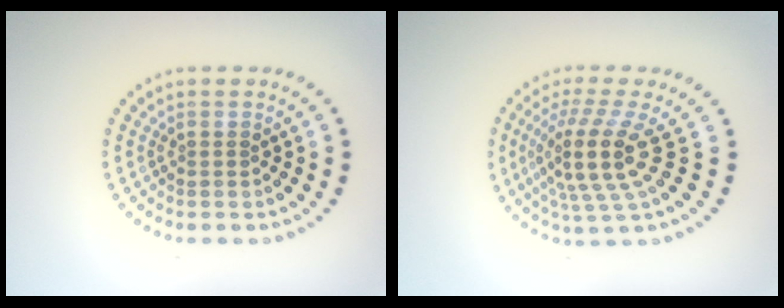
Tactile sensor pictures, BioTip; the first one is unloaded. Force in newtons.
{"total": 5.2, "press": 3.8, "slide": 3.5}